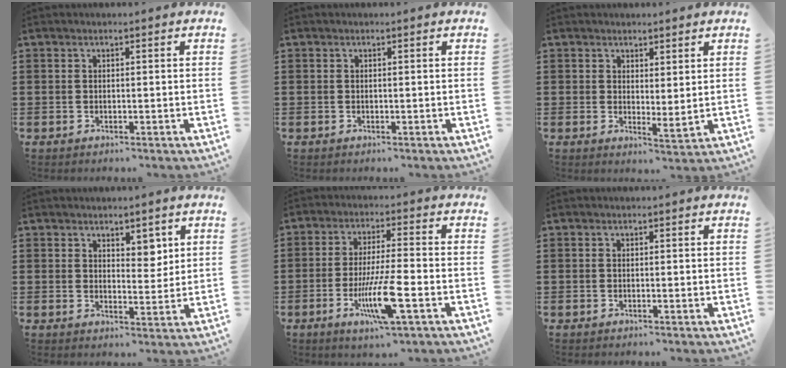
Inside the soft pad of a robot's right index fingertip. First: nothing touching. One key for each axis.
{"total": 0.0}
{"total": 2.2, "fx": 2.0, "fy": 0.6, "fz": 0.7, "tx": -0.019, "ty": -0.003, "tz": 0.039}
{"total": 3.7, "fx": 2.7, "fy": 2.1, "fz": 1.4, "tx": -0.019, "ty": -0.002, "tz": 0.047}
{"total": 9.9, "fx": -3.7, "fy": 1.3, "fz": 9.1, "tx": -0.185, "ty": -0.018, "tz": -0.071}
{"total": 0.0}